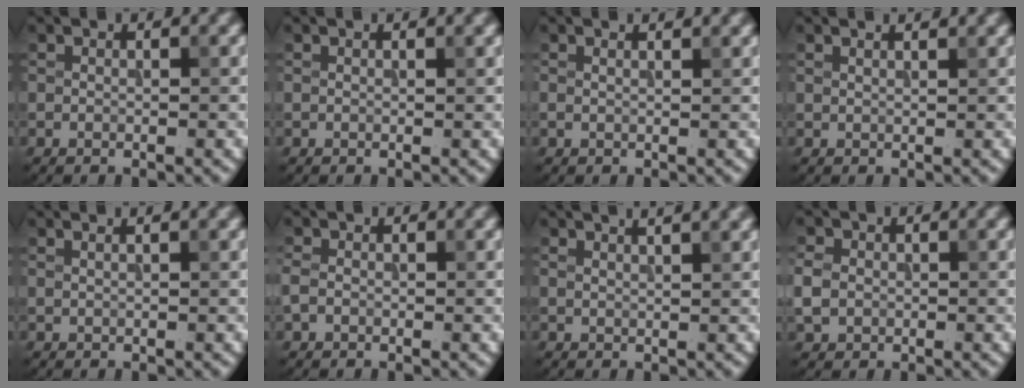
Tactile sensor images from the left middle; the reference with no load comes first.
{"total": 0.6, "force": [0.4, 0.1, 0.4], "torque": [-0.002, 0.003, 0.006]}
{"total": 1.8, "force": [1.3, 0.6, 1.0], "torque": [-0.010, 0.000, 0.002]}
{"total": 1.6, "force": [1.4, 0.3, 0.6], "torque": [-0.009, 0.003, 0.011]}
{"total": 1.3, "force": [0.8, 0.5, 0.8], "torque": [-0.007, -0.003, 0.003]}
{"total": 1.4, "force": [-0.4, 1.1, 0.7], "torque": [-0.015, 0.001, -0.014]}
{"total": 3.0, "force": [2.1, 1.2, 1.9], "torque": [0.003, 0.014, 0.003]}
{"total": 2.3, "force": [-0.2, 2.1, 1.1], "torque": [-0.022, 0.000, -0.008]}